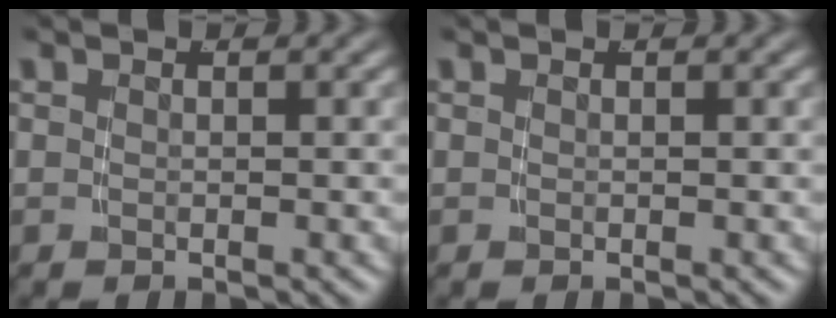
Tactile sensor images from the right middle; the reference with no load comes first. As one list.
[{"total": 0.0}]